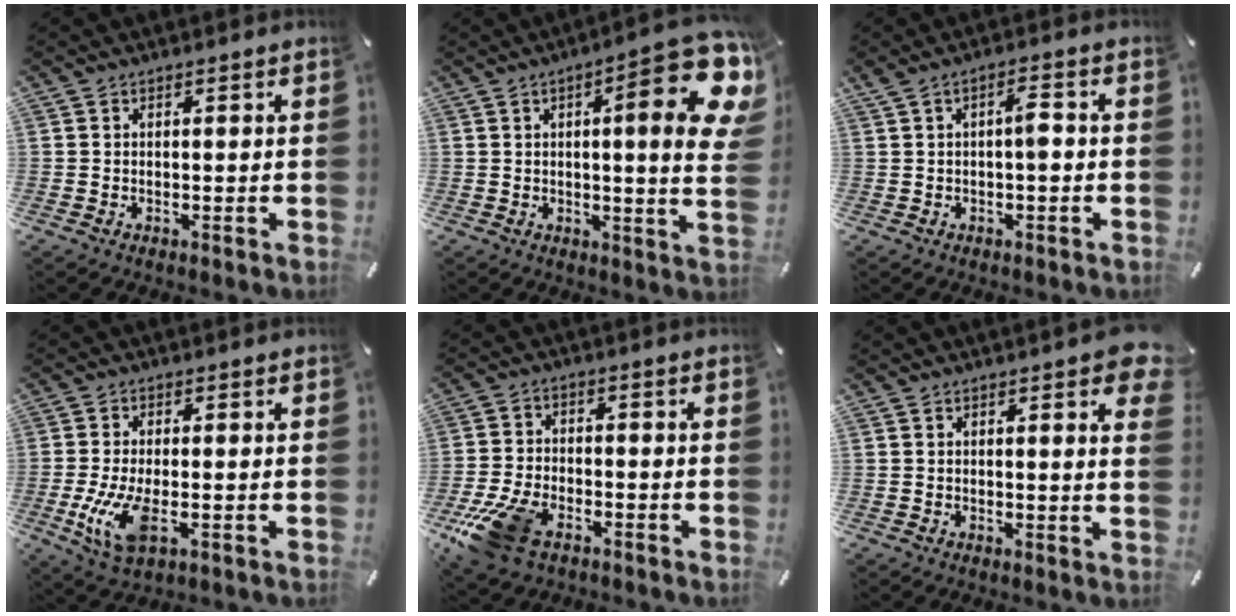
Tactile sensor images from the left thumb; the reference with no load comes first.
{"total": 21.0, "force": [7.3, 4.9, 19.0], "torque": [-0.252, -0.050, 0.100]}
{"total": 4.3, "force": [-0.2, 1.5, 4.1], "torque": [-0.076, 0.012, -0.006]}
{"total": 9.0, "force": [-1.8, 3.8, 8.0], "torque": [-0.180, -0.017, -0.030]}
{"total": 11.8, "force": [-6.7, 6.7, 7.1], "torque": [-0.151, 0.023, -0.122]}
{"total": 4.4, "force": [2.5, 1.1, 3.5], "torque": [-0.050, -0.013, 0.039]}